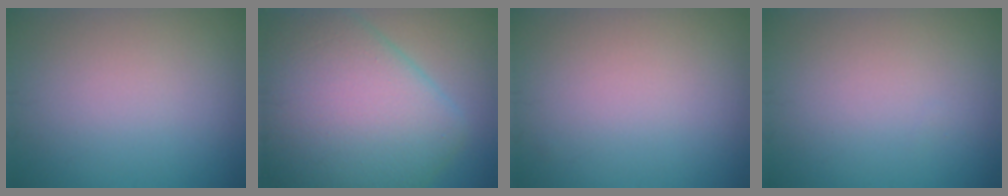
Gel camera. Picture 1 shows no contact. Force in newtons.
{"total": 12.1, "press": 12.1, "slide": 0.3}
{"total": 0.0}
{"total": 0.0}